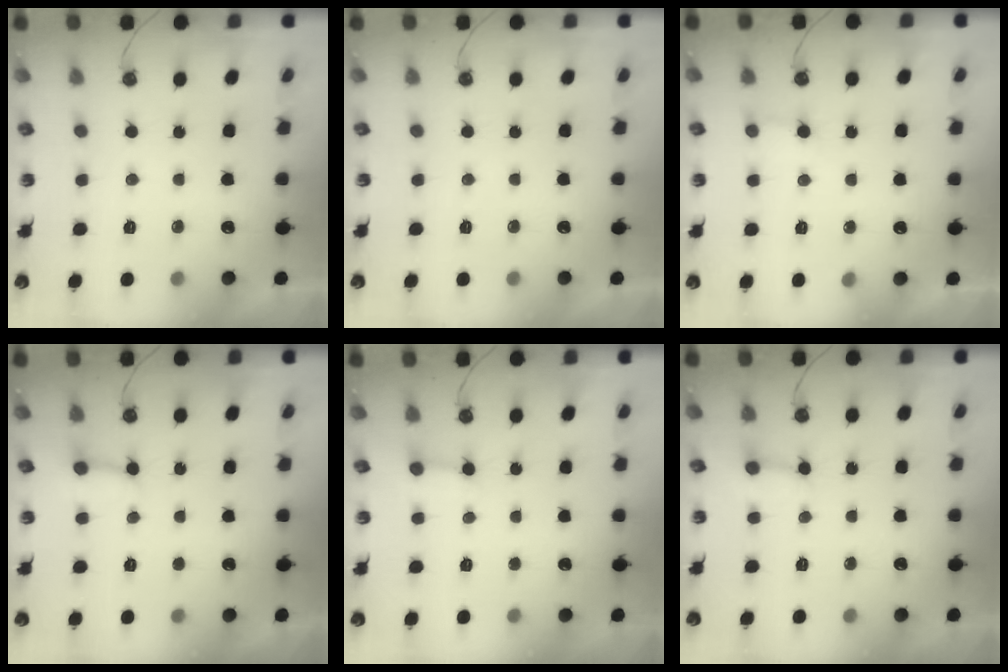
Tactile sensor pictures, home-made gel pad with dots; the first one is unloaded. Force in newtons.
{"total": 0.0}
{"total": 6.3, "press": 6.3, "slide": 0.4}
{"total": 3.1, "press": 3.1, "slide": 0.7}
{"total": 2.4, "press": 2.4, "slide": 0.4}
{"total": 2.6, "press": 2.6, "slide": 0.1}